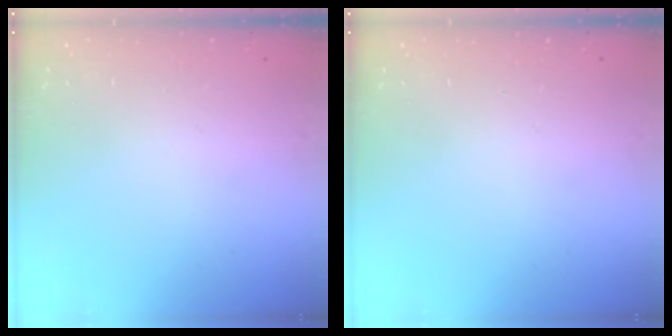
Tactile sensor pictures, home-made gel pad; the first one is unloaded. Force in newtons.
{"total": 0.0}